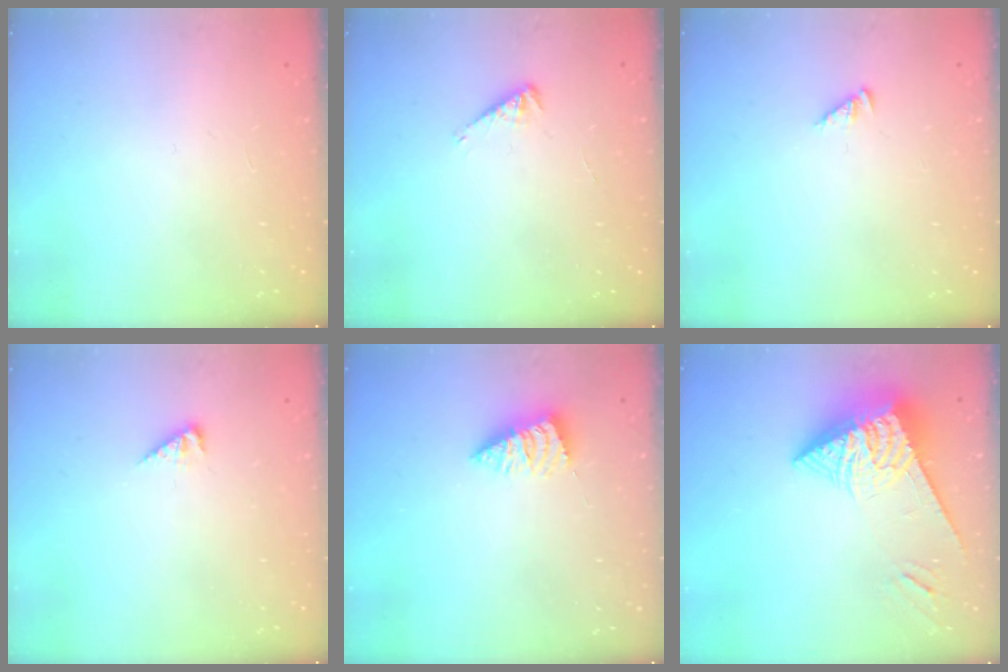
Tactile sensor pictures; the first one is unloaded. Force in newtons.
{"total": 2.2, "press": 2.1, "slide": 0.5}
{"total": 2.0, "press": 2.0, "slide": 0.2}
{"total": 3.8, "press": 3.8, "slide": 0.6}
{"total": 0.9, "press": 0.9, "slide": 0.1}
{"total": 8.6, "press": 8.5, "slide": 1.1}